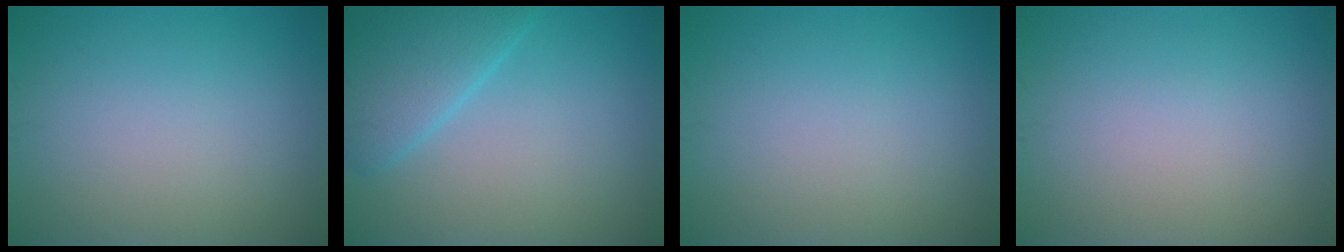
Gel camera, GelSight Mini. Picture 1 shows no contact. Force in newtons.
{"total": 4.3, "press": 4.3, "slide": 0.2}
{"total": 0.0}
{"total": 0.0}